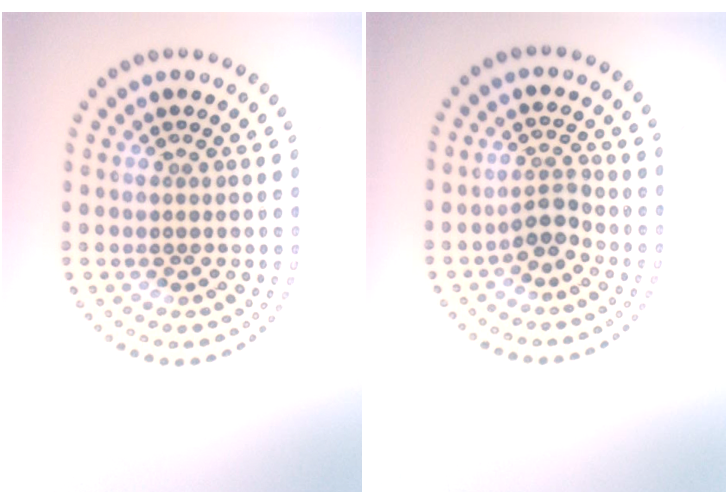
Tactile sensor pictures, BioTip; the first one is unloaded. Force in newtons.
{"total": 2.0, "press": 1.4, "slide": 1.3}